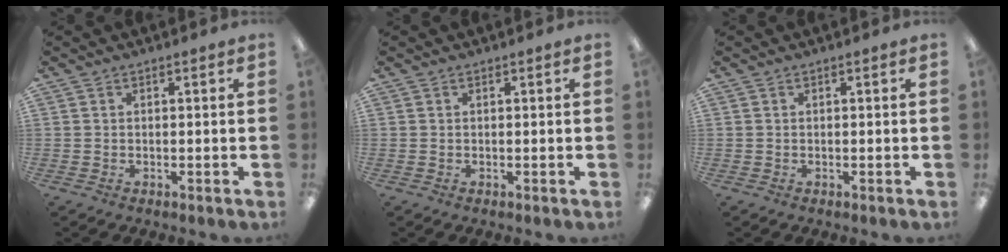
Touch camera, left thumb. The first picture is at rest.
{"total": 0.0}
{"total": 0.0}